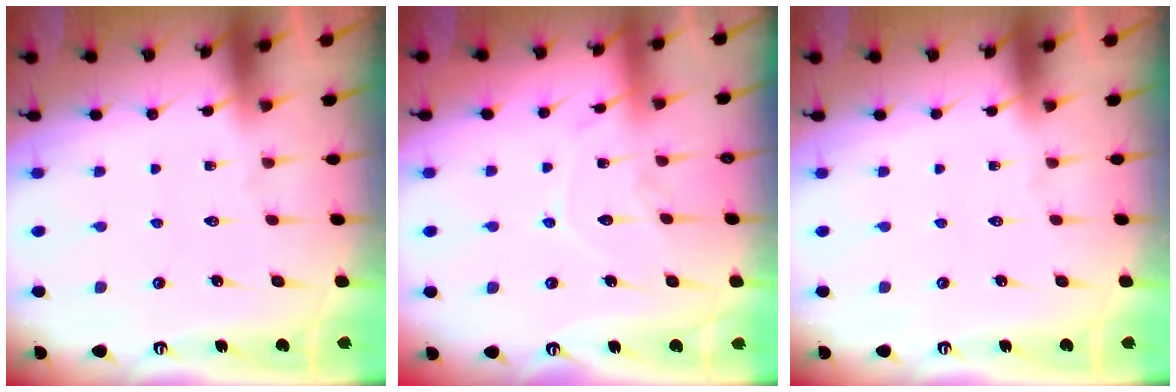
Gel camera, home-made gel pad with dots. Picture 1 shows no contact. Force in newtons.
{"total": 9.4, "press": 9.4, "slide": 0.7}
{"total": 0.0}